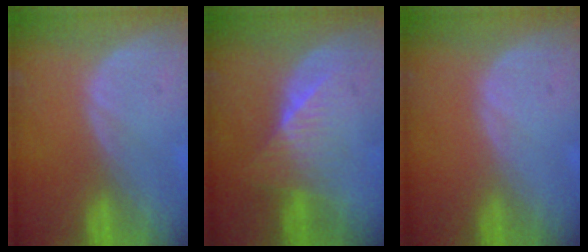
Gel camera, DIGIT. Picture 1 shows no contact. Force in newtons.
{"total": 6.0, "press": 5.4, "slide": 2.7}
{"total": 0.0}